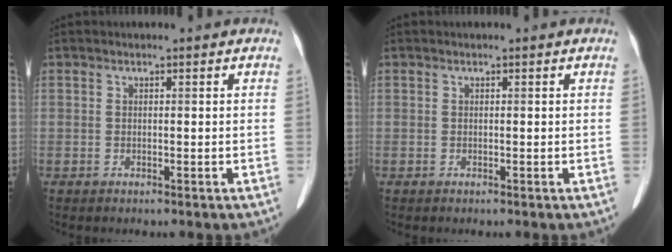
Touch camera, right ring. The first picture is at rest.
{"total": 0.0}